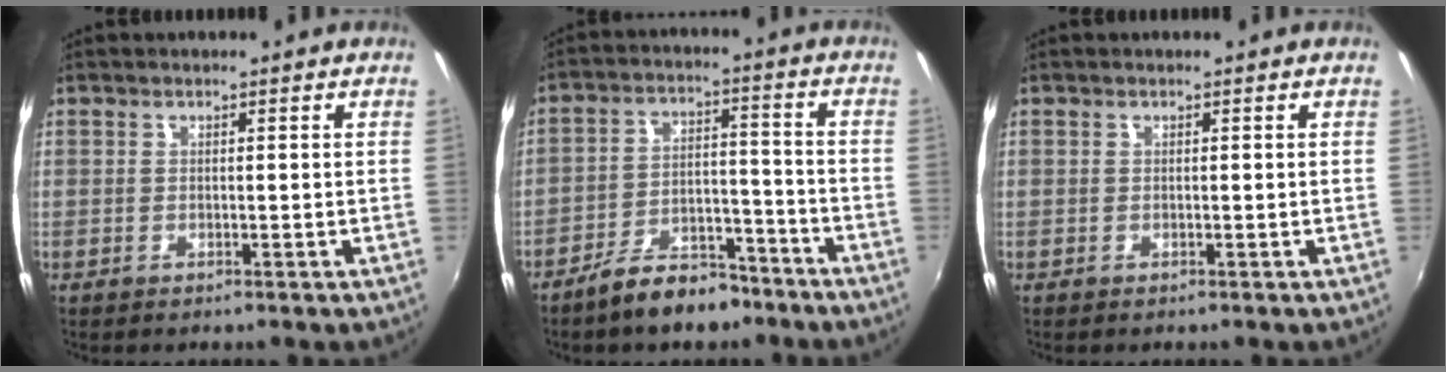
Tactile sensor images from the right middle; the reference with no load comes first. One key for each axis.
{"total": 10.1, "fx": -8.0, "fy": 4.2, "fz": 4.6, "tx": -0.088, "ty": 0.022, "tz": -0.117}
{"total": 0.0}